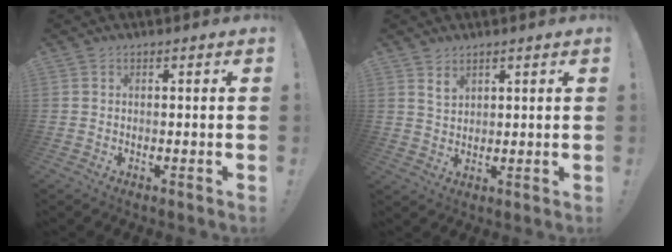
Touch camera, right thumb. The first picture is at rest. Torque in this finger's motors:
{"motor_torque": [0.06, 0.23, -0.22, 0.08, 0.00]}